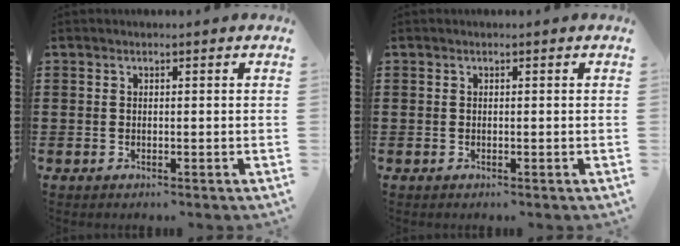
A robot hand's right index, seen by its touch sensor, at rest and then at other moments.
{"total": 0.0}